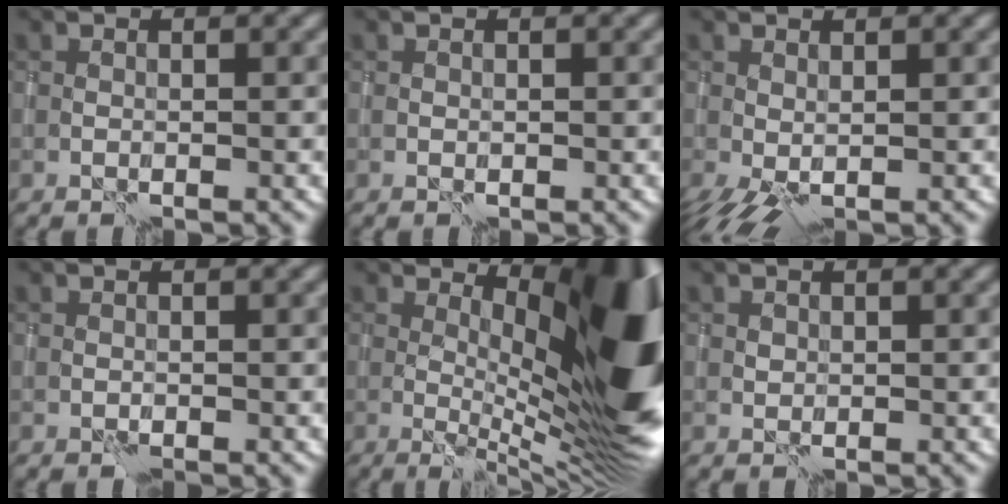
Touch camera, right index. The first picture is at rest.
{"total": 0.0}
{"total": 1.9, "force": [-0.5, 0.8, 1.7], "torque": [-0.039, -0.001, -0.011]}
{"total": 0.0}
{"total": 14.2, "force": [2.6, 5.4, 12.9], "torque": [-0.148, 0.008, 0.040]}
{"total": 0.6, "force": [0.3, 0.5, -0.2], "torque": [0.004, 0.002, 0.007]}